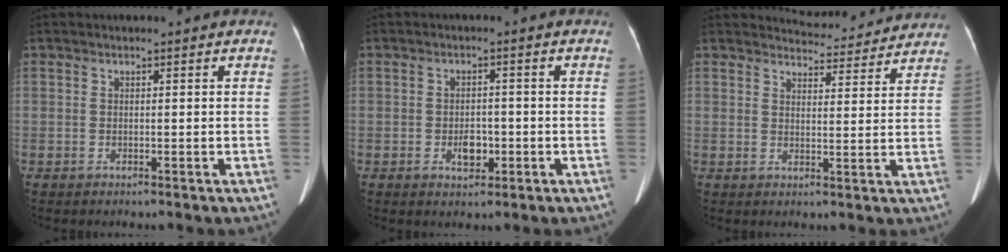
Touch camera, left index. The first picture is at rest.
{"total": 3.0, "force": [-1.0, 1.8, 2.2], "torque": [-0.035, 0.003, -0.011]}
{"total": 9.0, "force": [8.9, 1.7, 0.4], "torque": [0.006, 0.001, 0.099]}